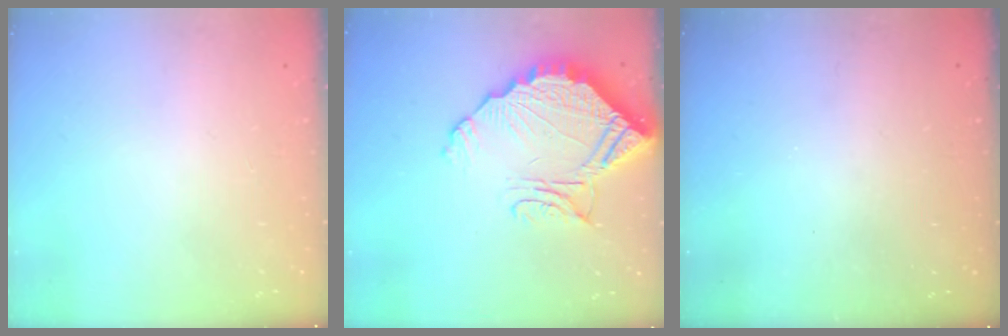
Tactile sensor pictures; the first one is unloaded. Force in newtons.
{"total": 14.2, "press": 14.1, "slide": 1.7}
{"total": 2.9, "press": 2.9, "slide": 0.2}